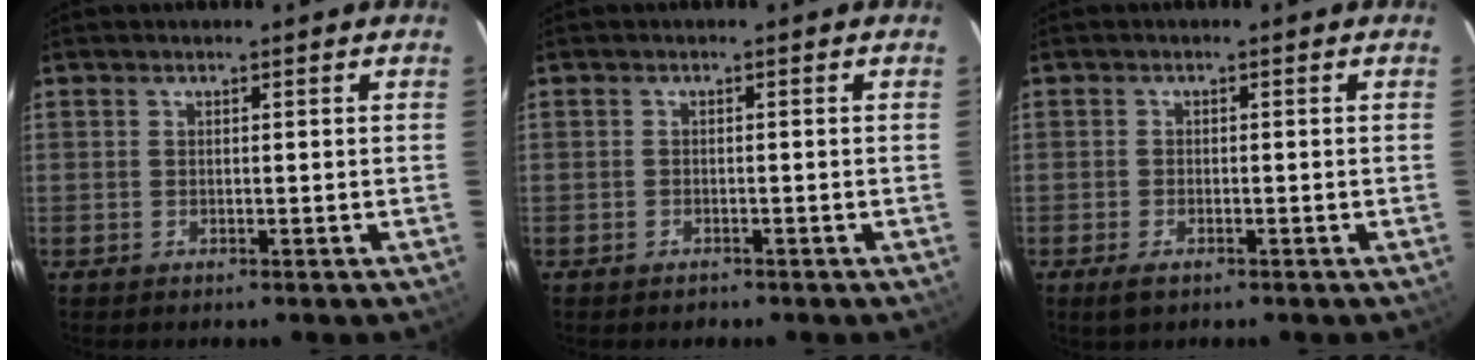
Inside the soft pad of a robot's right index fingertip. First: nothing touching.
{"total": 1.1, "force": [-0.9, 0.7, 0.1], "torque": [-0.004, 0.003, -0.014]}
{"total": 2.7, "force": [-1.7, 1.1, 1.7], "torque": [-0.039, -0.007, -0.032]}